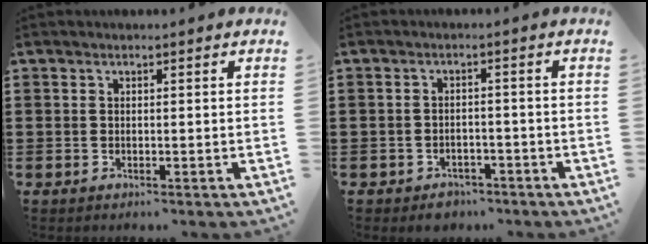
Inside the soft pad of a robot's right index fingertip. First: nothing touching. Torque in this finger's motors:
{"motor_torque": [1.21, 0.93, 0.10, 0.03]}